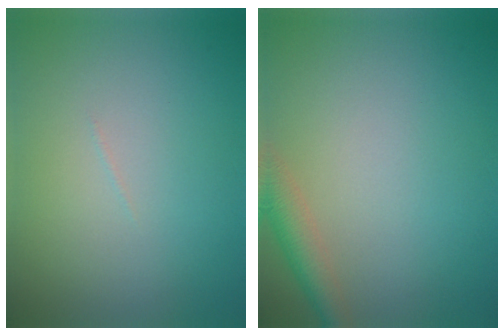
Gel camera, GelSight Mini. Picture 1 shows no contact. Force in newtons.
{"total": 2.9, "press": 2.9, "slide": 0.2}